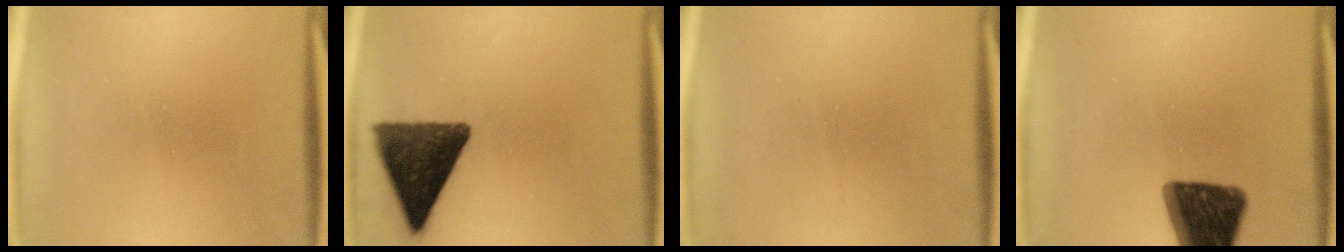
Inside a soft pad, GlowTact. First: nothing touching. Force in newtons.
{"total": 13.8}
{"total": 1.4}
{"total": 14.4}